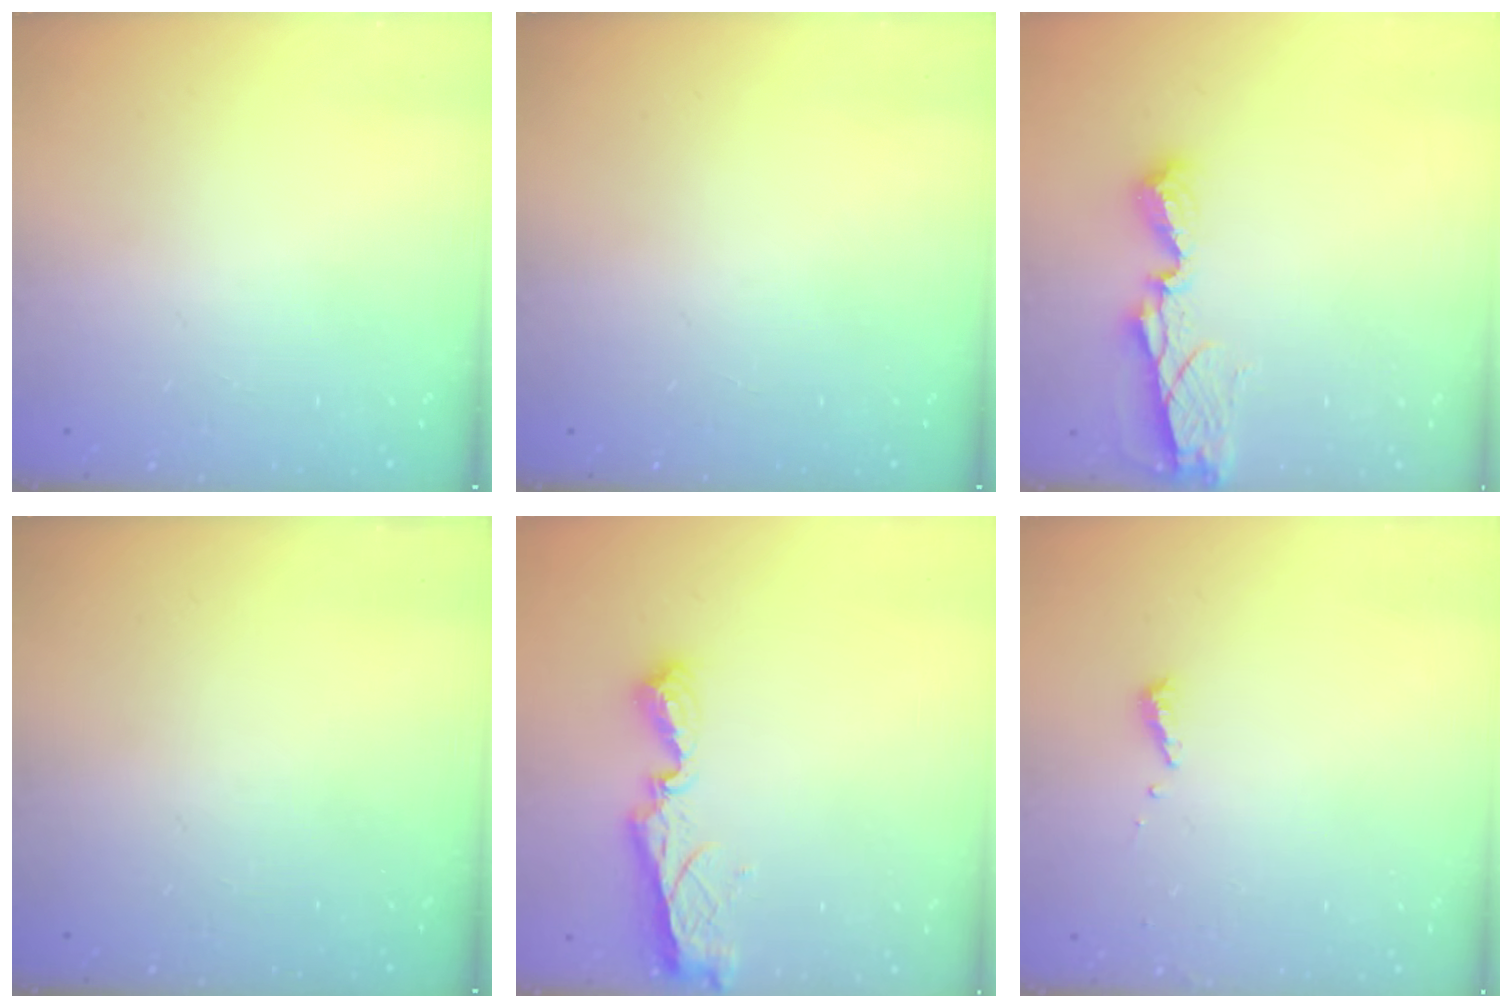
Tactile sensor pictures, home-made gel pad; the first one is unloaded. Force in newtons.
{"total": 0.0}
{"total": 7.1, "press": 7.1, "slide": 0.2}
{"total": 0.0}
{"total": 8.5, "press": 8.5, "slide": 0.8}
{"total": 5.3, "press": 5.3, "slide": 0.5}